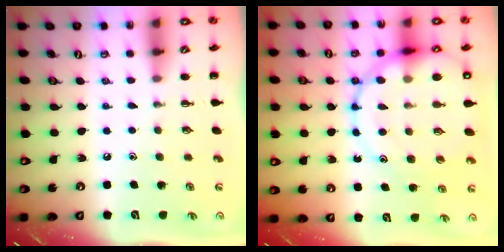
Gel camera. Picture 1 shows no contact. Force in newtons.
{"total": 20.3, "press": 20.1, "slide": 3.0}